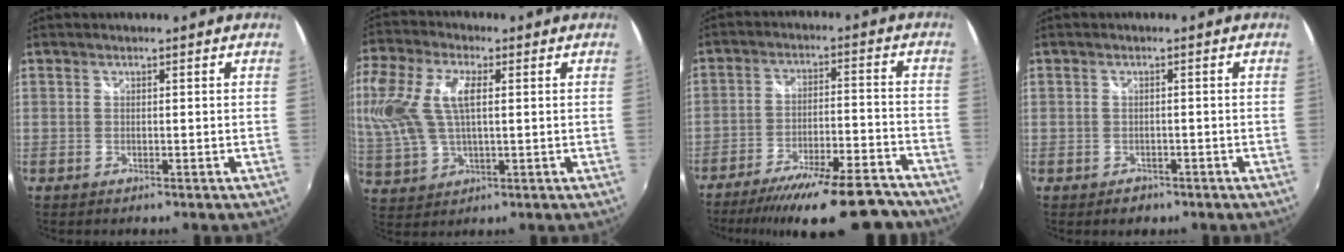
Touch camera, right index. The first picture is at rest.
{"total": 16.1, "force": [3.3, 8.1, 13.5], "torque": [-0.298, 0.014, 0.065]}
{"total": 20.3, "force": [-17.5, 4.0, 9.5], "torque": [-0.163, -0.011, -0.247]}
{"total": 2.3, "force": [-1.2, 1.9, 0.4], "torque": [-0.010, 0.001, -0.017]}